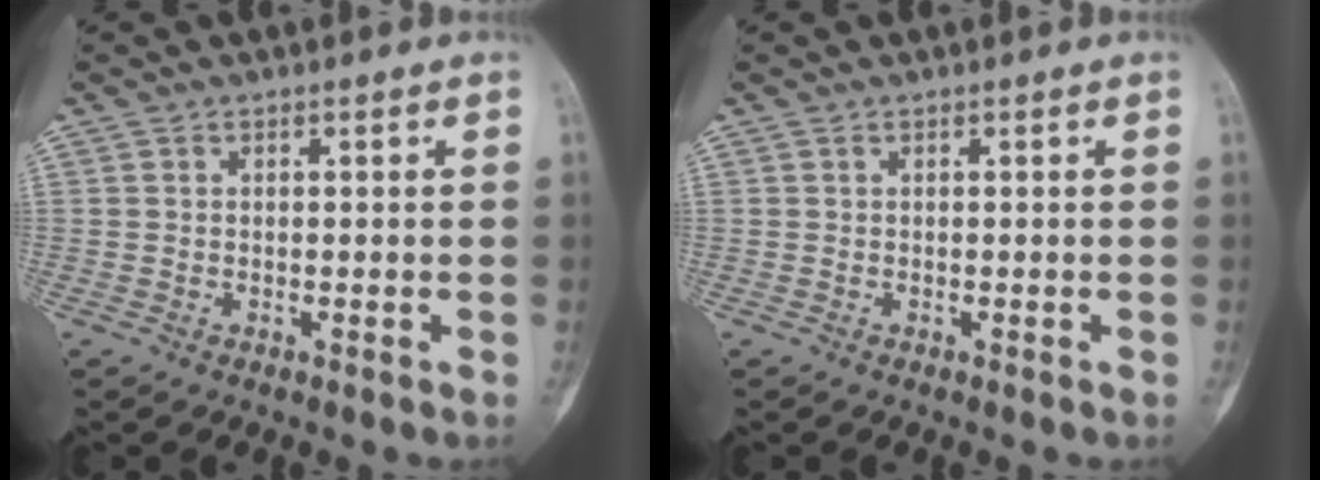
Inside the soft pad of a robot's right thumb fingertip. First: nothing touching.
{"total": 0.0}